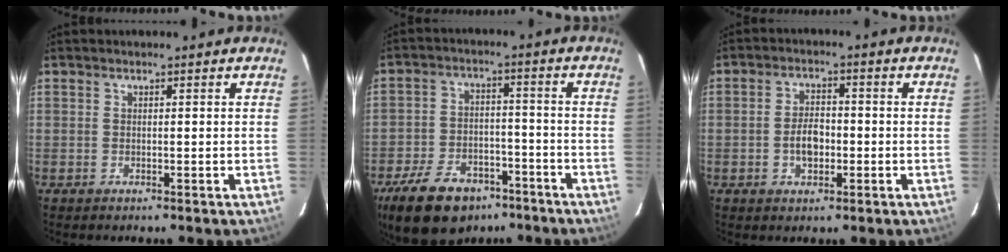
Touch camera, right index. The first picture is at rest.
{"total": 16.7, "force": [-11.2, 9.5, 8.0], "torque": [-0.186, 0.005, -0.170]}
{"total": 5.0, "force": [-1.3, 3.0, 3.8], "torque": [-0.074, 0.009, -0.017]}